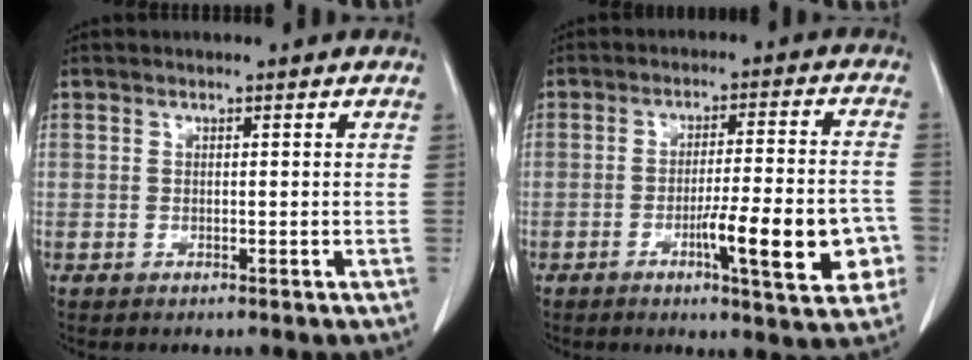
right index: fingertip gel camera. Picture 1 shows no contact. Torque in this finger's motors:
{"motor_torque": [1.21, -0.74, 0.35, 0.08]}